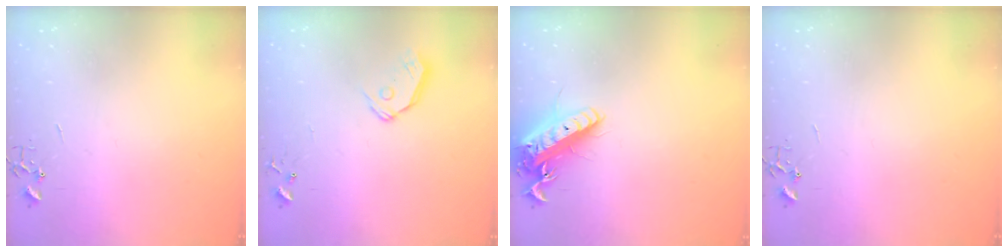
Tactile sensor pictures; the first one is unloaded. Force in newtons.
{"total": 8.5, "press": 8.4, "slide": 0.9}
{"total": 16.8, "press": 16.5, "slide": 3.2}
{"total": 0.0}